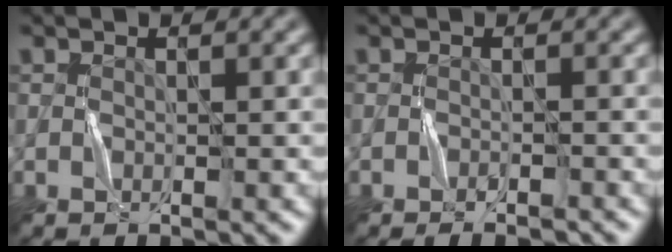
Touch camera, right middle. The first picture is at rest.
{"total": 1.8, "force": [-1.6, 0.3, 0.8], "torque": [-0.015, 0.002, -0.024]}